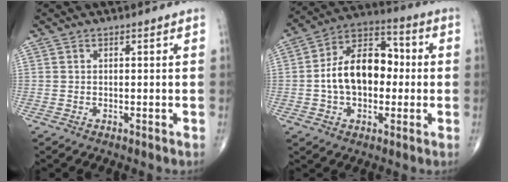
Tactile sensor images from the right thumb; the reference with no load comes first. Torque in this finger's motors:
{"motor_torque": [2.12, 2.02, 1.34, -0.12, 0.10]}